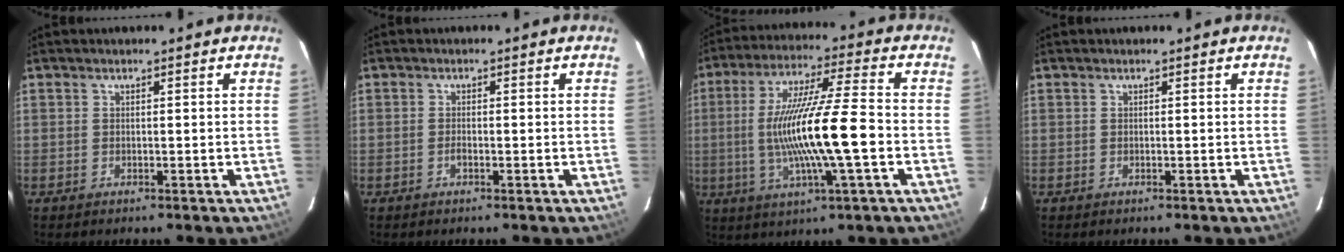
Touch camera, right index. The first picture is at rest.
{"total": 1.0, "force": [-0.4, 0.4, 0.8], "torque": [-0.017, 0.001, -0.009]}
{"total": 16.3, "force": [-2.4, 0.6, 16.1], "torque": [-0.298, -0.008, -0.040]}
{"total": 0.0}